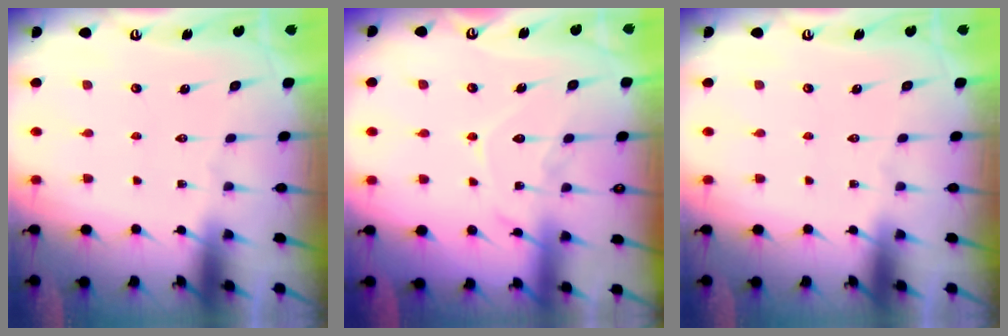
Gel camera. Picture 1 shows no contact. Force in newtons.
{"total": 10.5, "press": 10.5, "slide": 0.9}
{"total": 0.0}